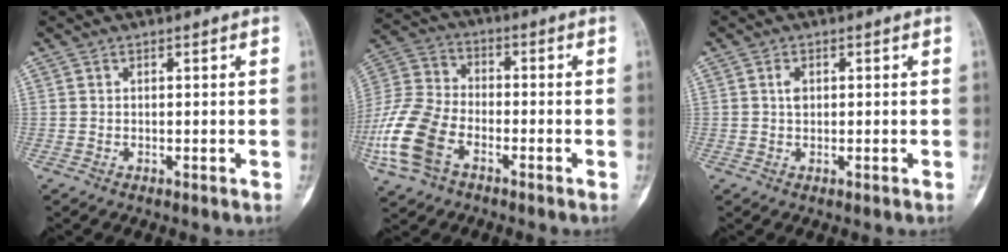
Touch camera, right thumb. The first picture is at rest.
{"total": 14.7, "force": [-6.0, 9.1, 9.9], "torque": [-0.216, 0.019, -0.126]}
{"total": 1.5, "force": [0.3, 1.0, 1.2], "torque": [-0.019, -0.001, 0.004]}